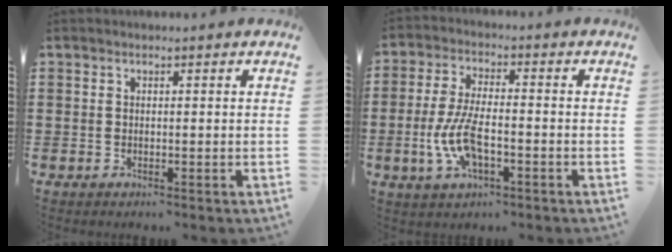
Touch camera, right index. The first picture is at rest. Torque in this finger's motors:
{"motor_torque": [2.14, 0.00, 0.62, 0.21]}